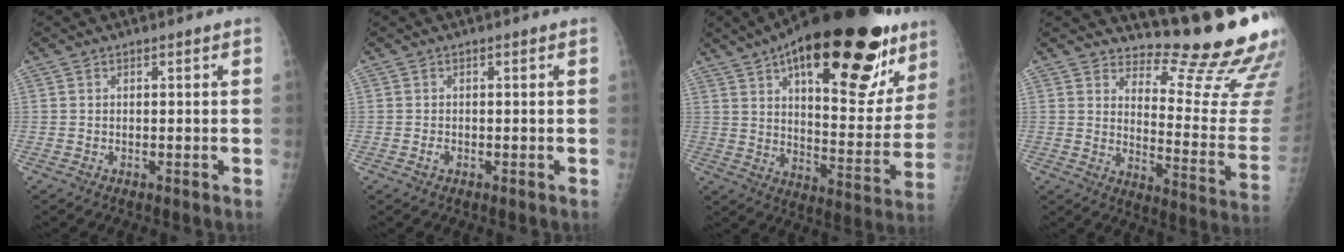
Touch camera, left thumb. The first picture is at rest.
{"total": 0.7, "force": [-0.3, 0.4, 0.4], "torque": [-0.008, 0.000, -0.006]}
{"total": 34.0, "force": [19.0, 13.2, 24.9], "torque": [-0.341, -0.040, 0.282]}
{"total": 17.2, "force": [16.1, 1.6, 6.0], "torque": [-0.050, -0.198, 0.204]}